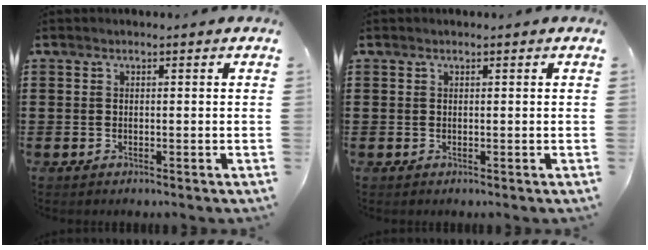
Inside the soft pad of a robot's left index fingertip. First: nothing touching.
{"total": 0.0}